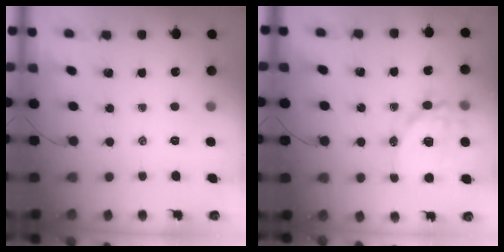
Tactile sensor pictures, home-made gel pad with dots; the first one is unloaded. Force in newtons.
{"total": 14.6, "press": 14.4, "slide": 2.6}